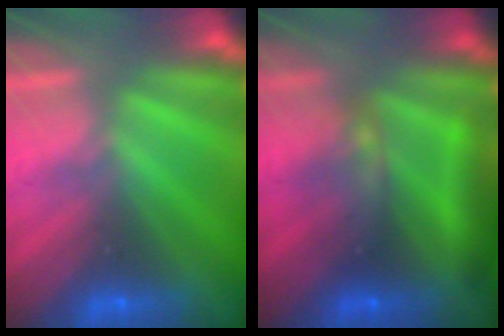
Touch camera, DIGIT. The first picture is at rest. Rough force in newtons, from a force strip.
{"total": 7.4}